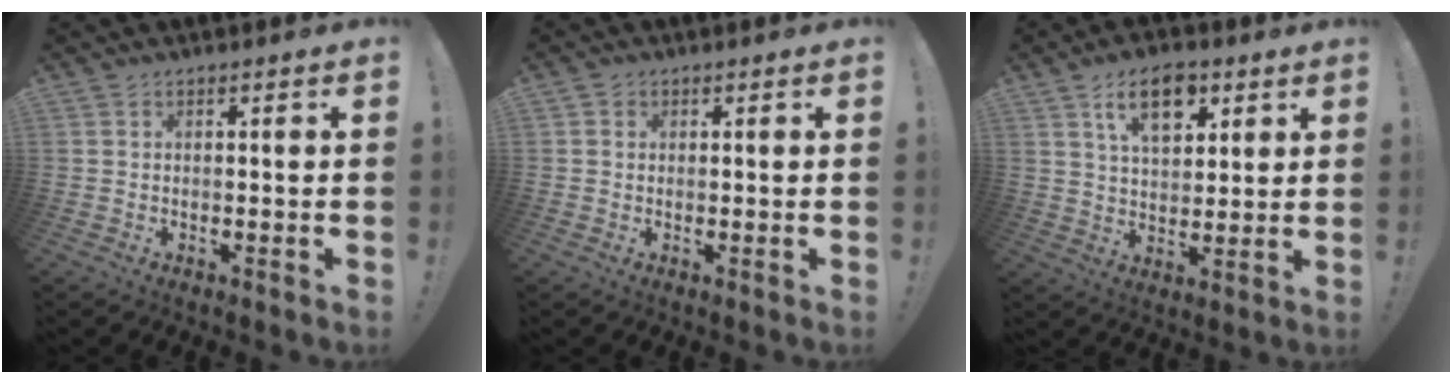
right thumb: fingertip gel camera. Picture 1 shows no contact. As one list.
[{"total": 1.1, "force": [0.4, 1.0, 0.2], "torque": [0.003, -0.001, 0.007]}, {"total": 11.8, "force": [6.1, 6.9, 7.4], "torque": [-0.116, -0.011, 0.111]}]